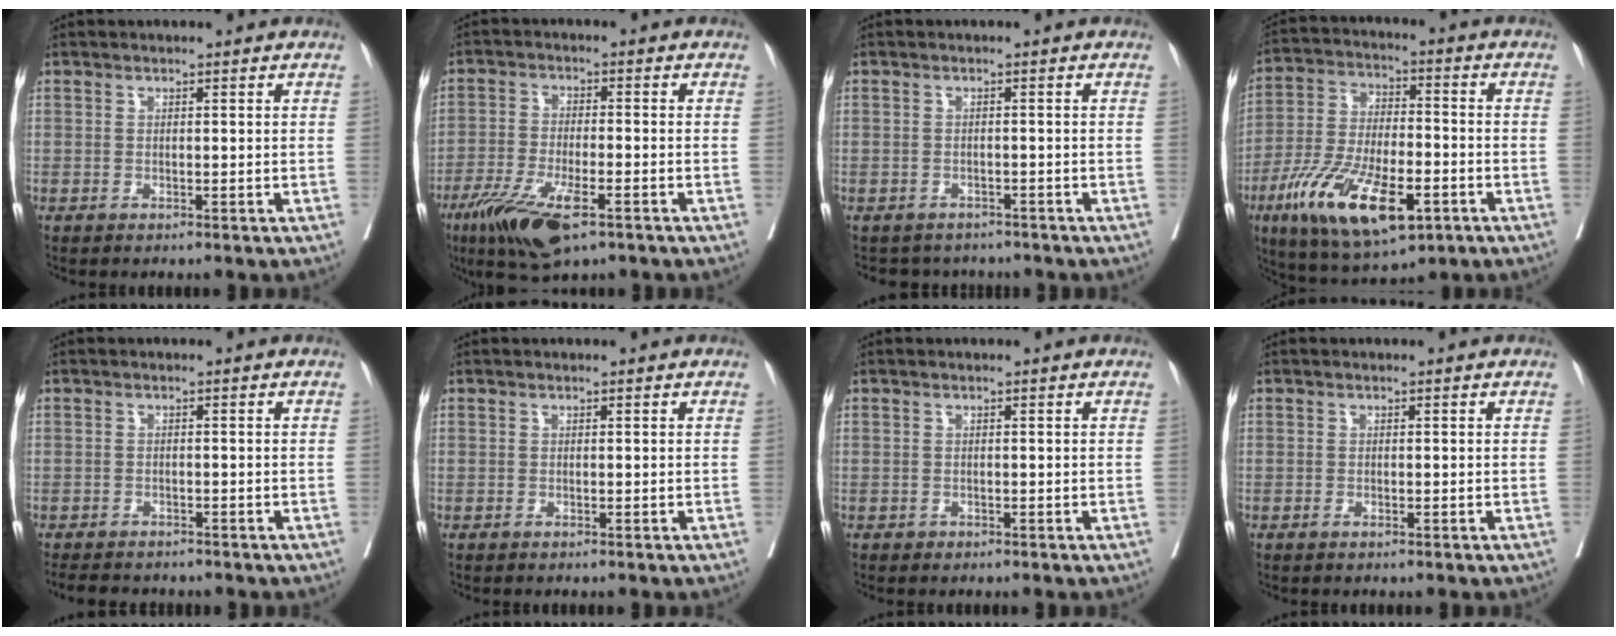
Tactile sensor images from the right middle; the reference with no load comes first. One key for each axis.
{"total": 11.1, "fx": -6.4, "fy": 2.7, "fz": 8.6, "tx": -0.158, "ty": -0.023, "tz": -0.108}
{"total": 4.1, "fx": -3.7, "fy": 1.8, "fz": -0.2, "tx": 0.006, "ty": 0.004, "tz": -0.046}
{"total": 16.8, "fx": -7.5, "fy": 6.1, "fz": 13.8, "tx": -0.265, "ty": -0.017, "tz": -0.121}
{"total": 5.7, "fx": -5.0, "fy": 1.8, "fz": 1.9, "tx": -0.027, "ty": -0.006, "tz": -0.071}
{"total": 0.0}
{"total": 0.0}
{"total": 0.0}